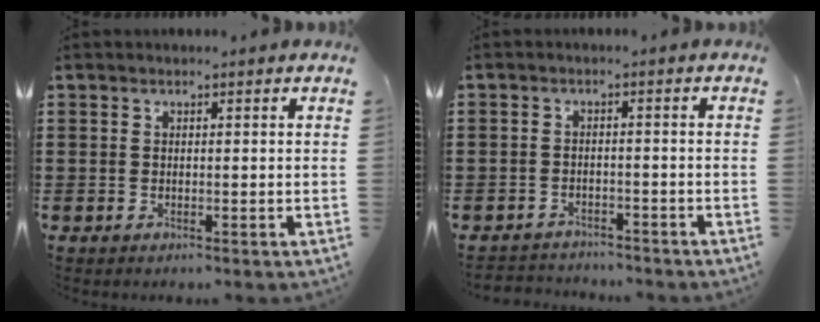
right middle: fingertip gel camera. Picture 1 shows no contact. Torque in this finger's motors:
{"motor_torque": [0.97, -0.23, -0.87, -0.10]}